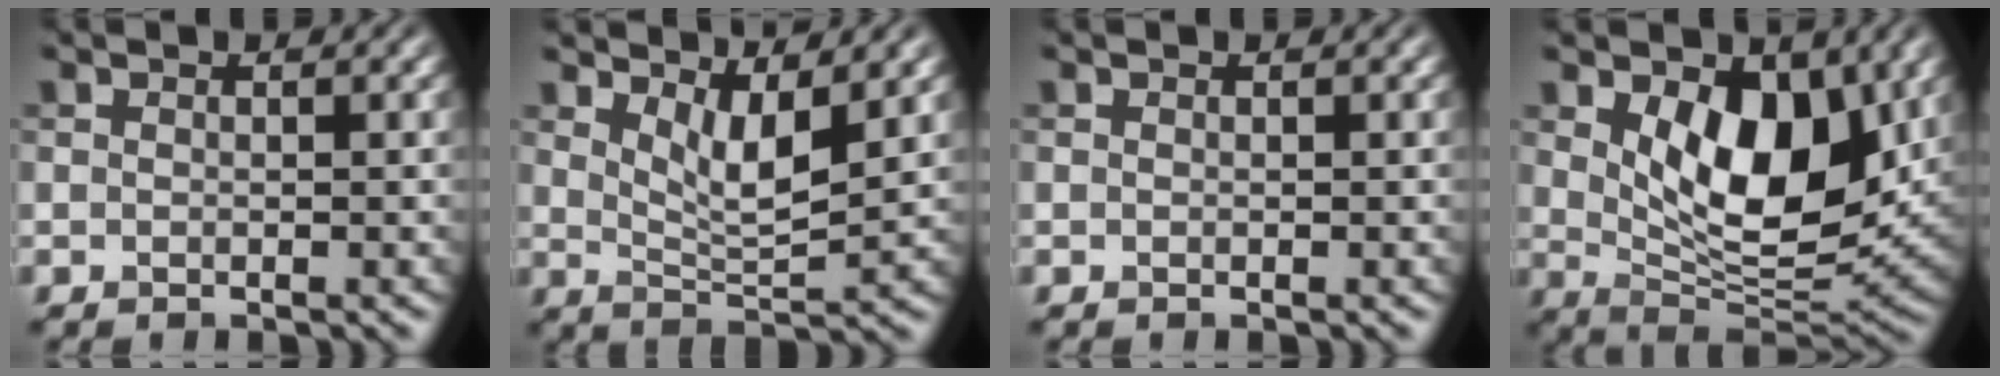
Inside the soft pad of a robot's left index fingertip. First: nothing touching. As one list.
[{"total": 3.8, "force": [2.2, 1.0, 2.9], "torque": [-0.053, -0.015, 0.041]}, {"total": 0.0}, {"total": 8.7, "force": [2.6, 4.8, 6.7], "torque": [-0.117, -0.022, 0.044]}]